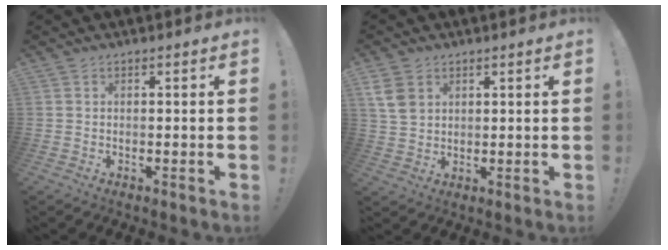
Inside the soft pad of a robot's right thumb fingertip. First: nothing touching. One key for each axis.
{"total": 7.1, "fx": 3.1, "fy": 5.3, "fz": 3.6, "tx": -0.062, "ty": -0.007, "tz": 0.063}